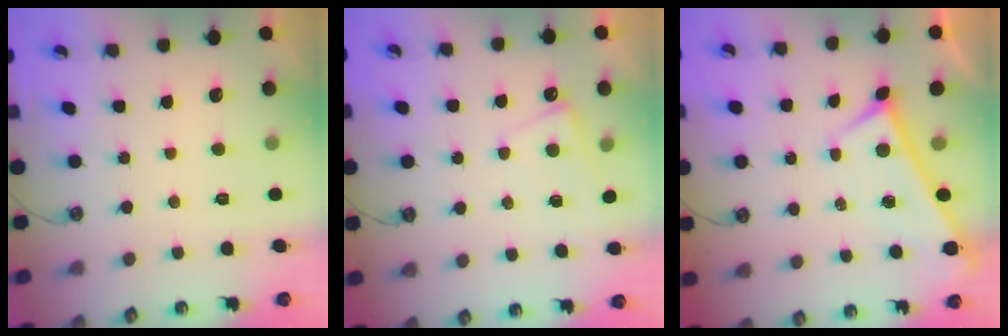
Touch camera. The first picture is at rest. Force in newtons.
{"total": 1.1, "press": 1.0, "slide": 0.2}
{"total": 0.0}